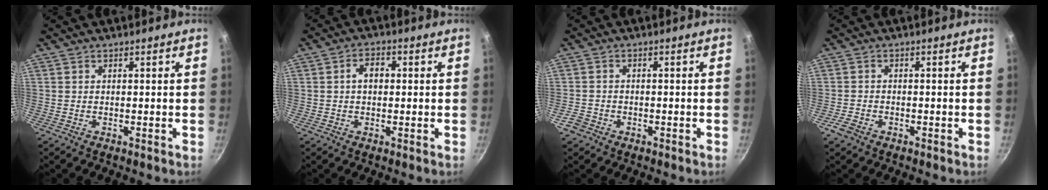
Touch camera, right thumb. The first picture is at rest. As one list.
[{"total": 4.0, "force": [0.4, 2.8, 2.9], "torque": [-0.034, 0.013, 0.000]}, {"total": 2.9, "force": [-1.7, 2.2, 0.9], "torque": [-0.016, 0.020, -0.029]}, {"total": 2.7, "force": [-1.8, 1.6, 1.2], "torque": [-0.029, 0.014, -0.034]}]